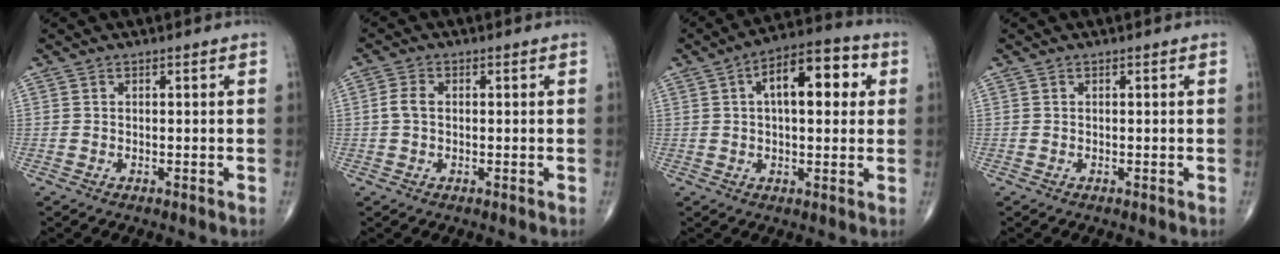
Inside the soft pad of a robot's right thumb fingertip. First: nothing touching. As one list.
[{"total": 2.8, "force": [0.1, 1.8, 2.1], "torque": [-0.046, 0.007, -0.002]}, {"total": 13.3, "force": [3.3, 6.2, 11.3], "torque": [-0.147, 0.022, 0.043]}, {"total": 0.0}]